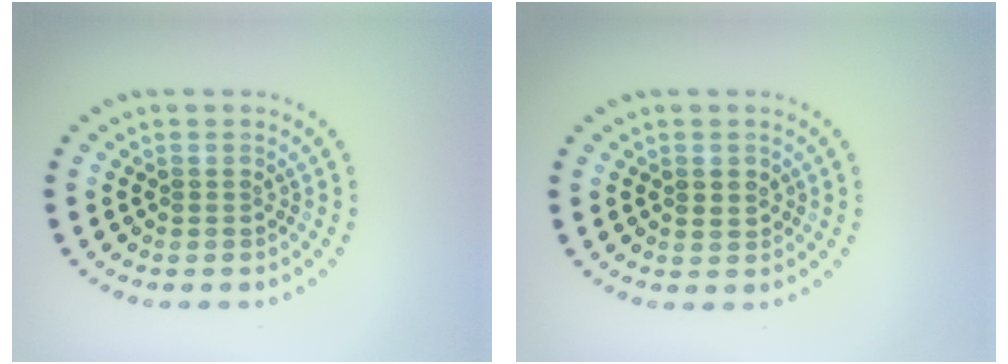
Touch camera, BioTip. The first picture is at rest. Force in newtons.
{"total": 0.9, "press": 0.9, "slide": 0.2}